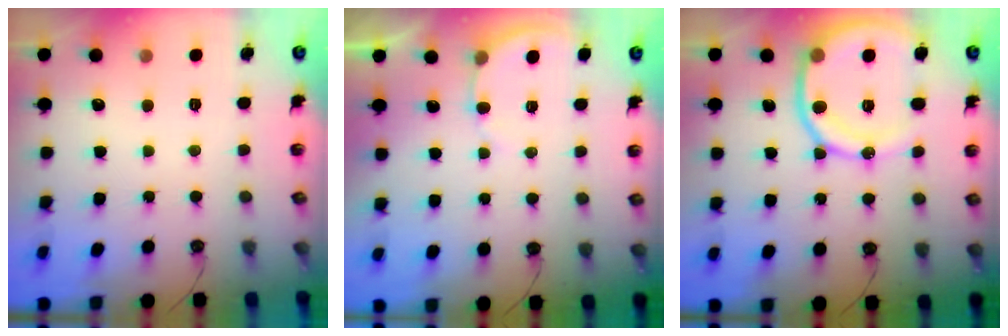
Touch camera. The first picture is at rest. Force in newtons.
{"total": 4.3, "press": 4.3, "slide": 0.3}
{"total": 14.7, "press": 14.6, "slide": 1.6}